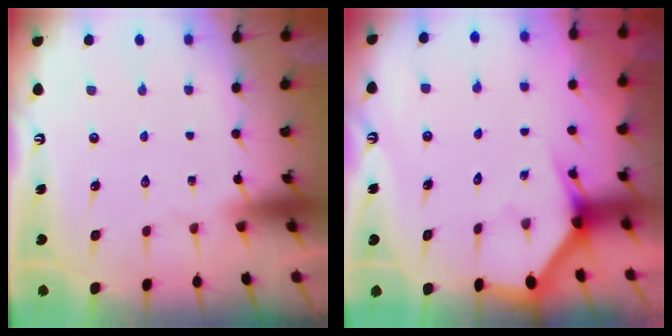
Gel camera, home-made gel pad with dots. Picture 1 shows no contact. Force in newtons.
{"total": 2.6, "press": 2.6, "slide": 0.1}